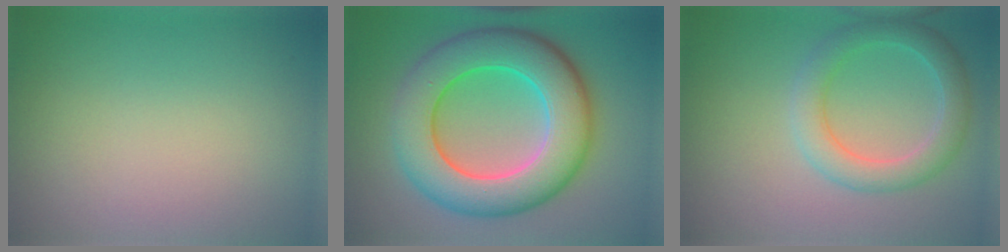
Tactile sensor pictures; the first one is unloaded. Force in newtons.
{"total": 10.9, "press": 10.9, "slide": 0.1}
{"total": 3.6, "press": 3.6, "slide": 0.1}